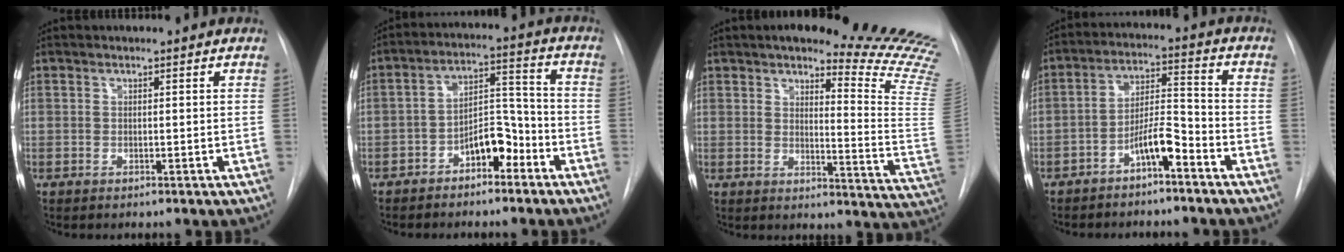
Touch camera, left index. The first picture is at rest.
{"total": 8.2, "force": [-6.0, 3.2, 4.5], "torque": [-0.076, 0.026, -0.098]}
{"total": 21.0, "force": [17.9, 0.5, 11.0], "torque": [-0.117, -0.128, 0.194]}
{"total": 7.4, "force": [-5.8, 0.9, 4.5], "torque": [-0.087, 0.013, -0.098]}